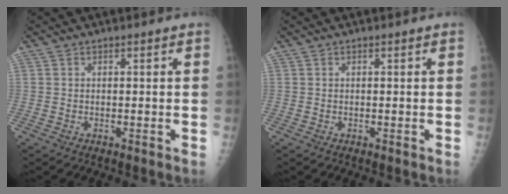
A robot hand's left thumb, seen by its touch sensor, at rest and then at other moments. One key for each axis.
{"total": 0.0}